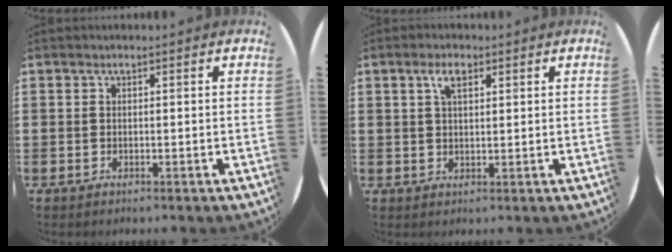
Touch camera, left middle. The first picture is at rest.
{"total": 3.2, "force": [1.9, 1.3, 2.3], "torque": [-0.051, 0.009, 0.032]}